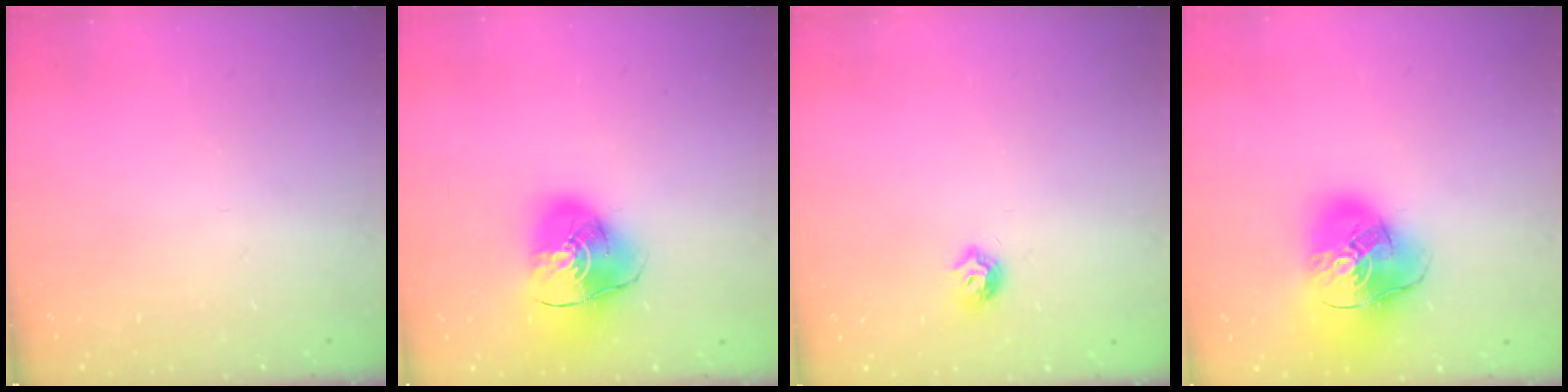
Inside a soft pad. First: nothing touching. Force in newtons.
{"total": 13.5, "press": 13.4, "slide": 1.9}
{"total": 6.3, "press": 6.3, "slide": 0.1}
{"total": 19.7, "press": 19.5, "slide": 2.7}